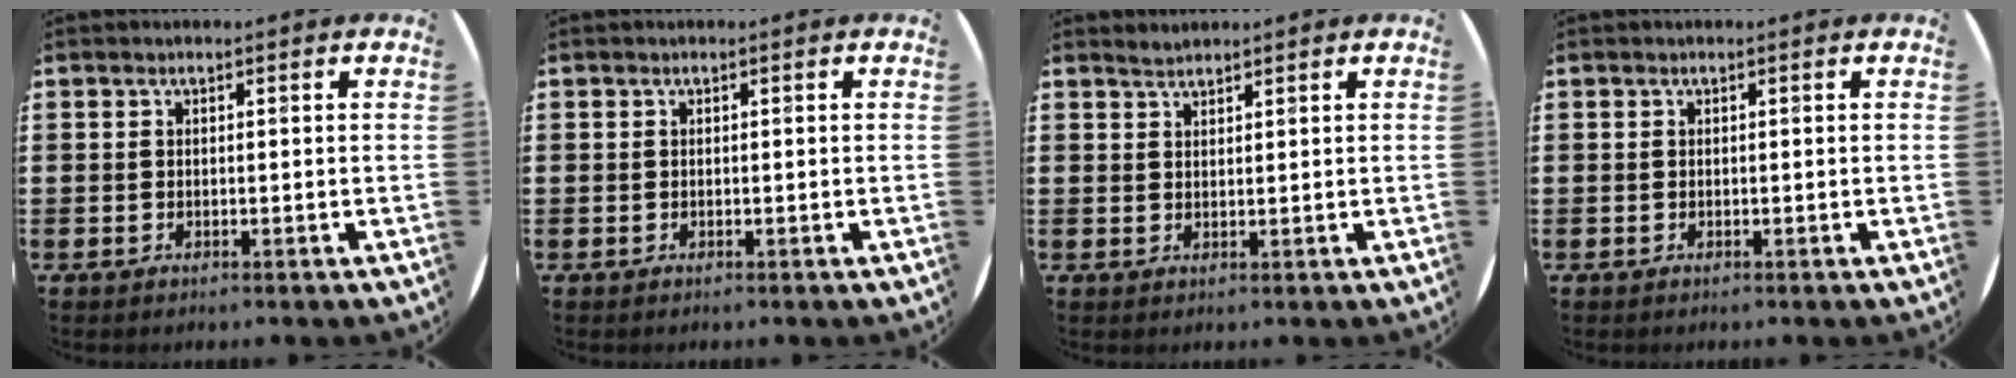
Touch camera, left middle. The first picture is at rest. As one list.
[{"total": 0.0}, {"total": 1.4, "force": [1.4, 0.1, 0.1], "torque": [-0.002, 0.002, 0.027]}, {"total": 0.0}]